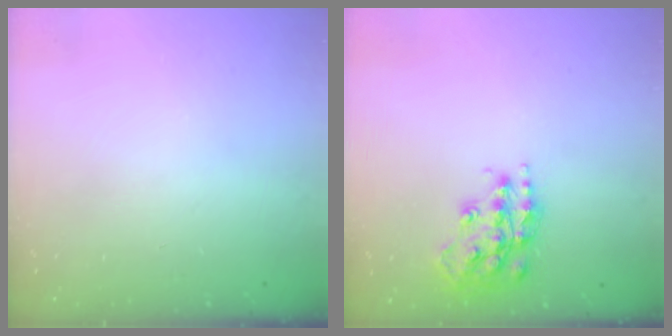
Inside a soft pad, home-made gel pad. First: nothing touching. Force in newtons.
{"total": 15.9, "press": 15.8, "slide": 1.0}